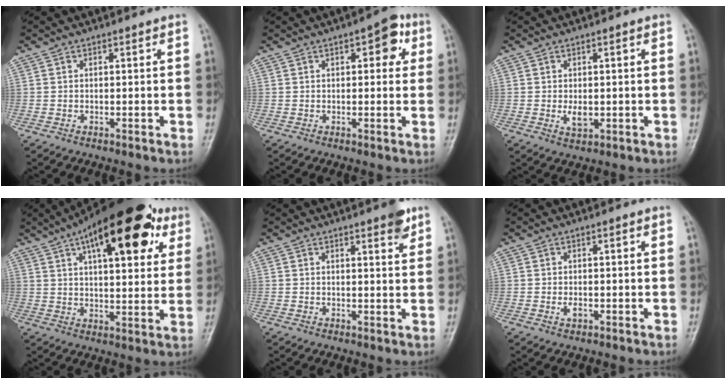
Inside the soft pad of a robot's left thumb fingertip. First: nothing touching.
{"total": 5.4, "force": [2.0, 2.6, 4.4], "torque": [-0.030, 0.002, 0.015]}
{"total": 3.3, "force": [-0.3, 1.8, 2.7], "torque": [-0.040, -0.005, 0.000]}
{"total": 23.4, "force": [11.4, 9.5, 18.0], "torque": [-0.241, -0.003, 0.165]}
{"total": 3.4, "force": [2.2, 0.7, 2.4], "torque": [-0.025, -0.012, 0.027]}
{"total": 1.7, "force": [-0.4, 0.9, 1.4], "torque": [-0.024, 0.001, -0.007]}